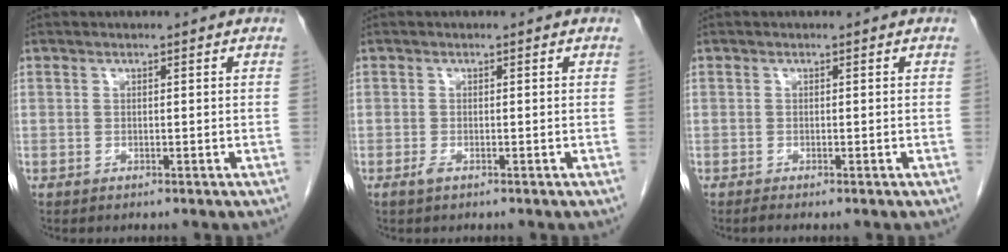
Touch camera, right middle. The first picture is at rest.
{"total": 0.9, "force": [-0.5, 0.2, 0.7], "torque": [-0.014, -0.001, -0.009]}
{"total": 0.6, "force": [-0.4, -0.1, 0.4], "torque": [-0.010, -0.002, -0.009]}